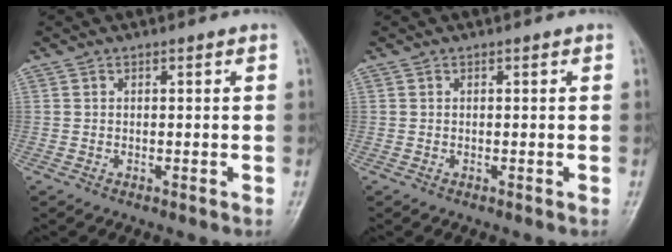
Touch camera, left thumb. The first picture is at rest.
{"total": 0.0}